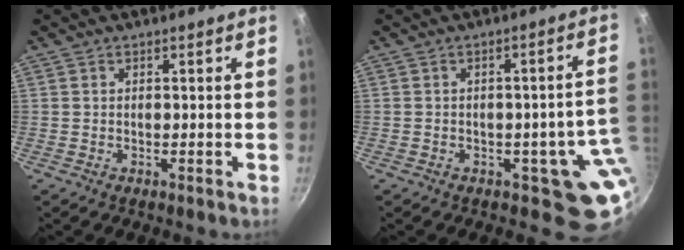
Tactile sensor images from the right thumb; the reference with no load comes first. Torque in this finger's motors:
{"motor_torque": [2.03, 0.72, 1.41, -0.95, 0.04]}